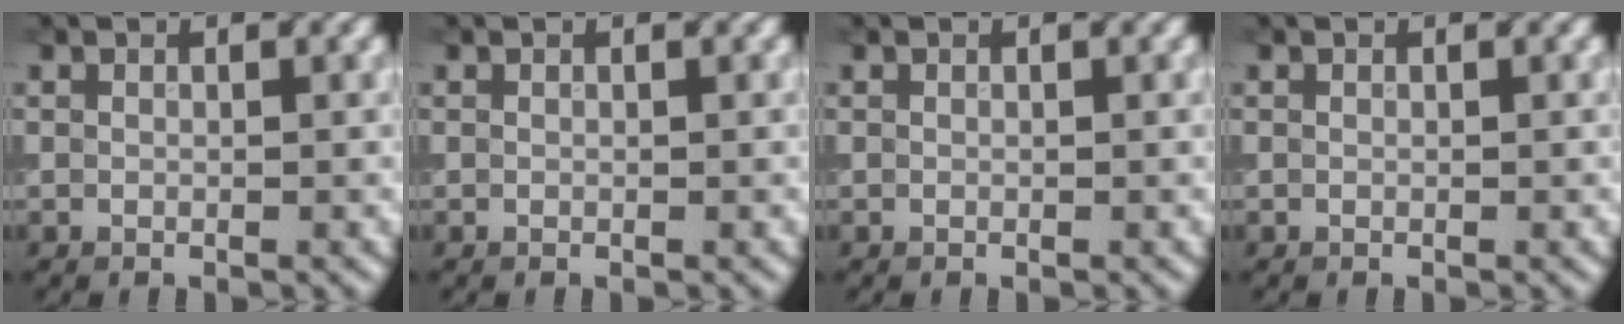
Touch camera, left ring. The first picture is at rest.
{"total": 0.0}
{"total": 0.0}
{"total": 0.0}